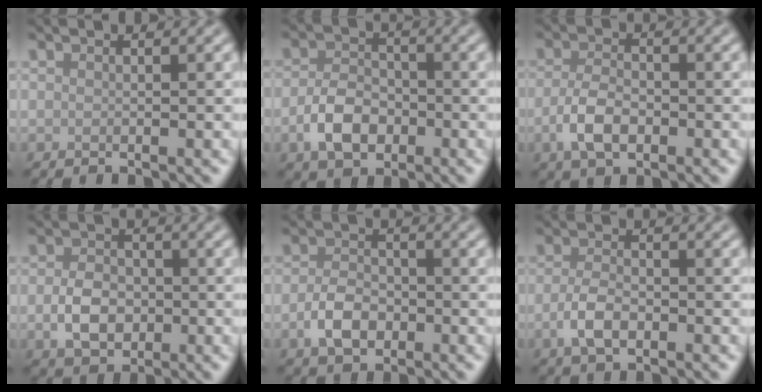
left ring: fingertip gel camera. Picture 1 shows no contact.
{"total": 4.3, "force": [-1.7, 2.9, 2.8], "torque": [-0.056, 0.001, -0.035]}
{"total": 3.6, "force": [-1.4, 2.0, 2.7], "torque": [-0.055, -0.003, -0.031]}
{"total": 3.9, "force": [-0.8, 2.9, 2.5], "torque": [-0.049, -0.001, -0.019]}
{"total": 3.6, "force": [-1.2, 2.4, 2.4], "torque": [-0.047, 0.000, -0.027]}
{"total": 3.0, "force": [-1.1, 1.6, 2.3], "torque": [-0.049, -0.003, -0.025]}